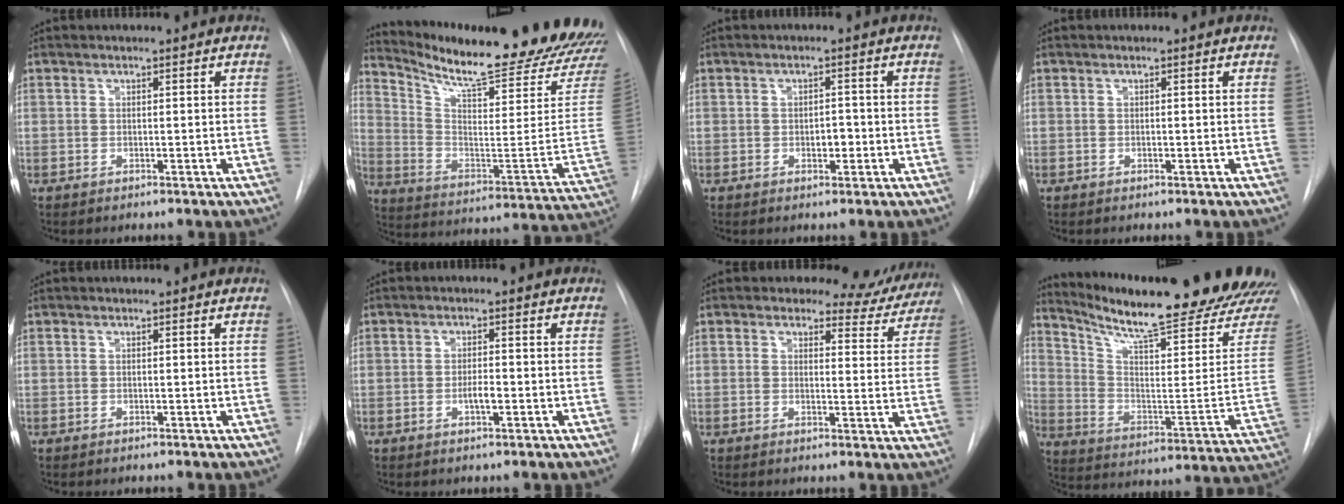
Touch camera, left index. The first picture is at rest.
{"total": 26.5, "force": [23.8, 2.1, 11.4], "torque": [-0.186, -0.100, 0.321]}
{"total": 2.1, "force": [-0.6, 1.2, 1.6], "torque": [-0.019, 0.004, -0.006]}
{"total": 0.0}
{"total": 0.0}
{"total": 2.2, "force": [-0.7, 0.5, 2.0], "torque": [-0.035, 0.001, -0.012]}
{"total": 8.4, "force": [7.6, 3.4, 0.5], "torque": [0.022, -0.021, 0.063]}
{"total": 27.0, "force": [23.5, 1.6, 13.2], "torque": [-0.209, -0.085, 0.318]}